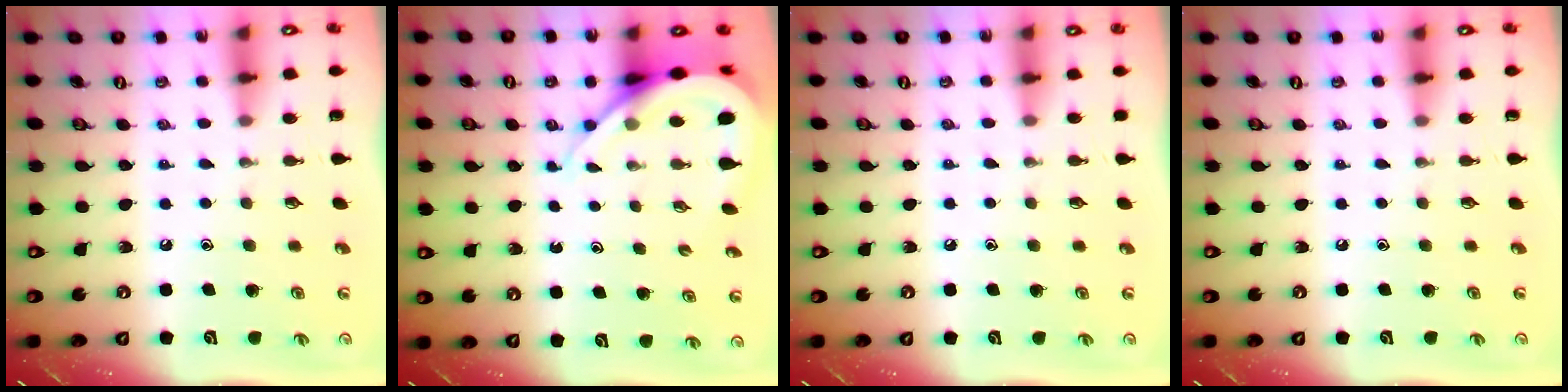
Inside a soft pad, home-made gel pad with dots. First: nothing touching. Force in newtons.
{"total": 9.7, "press": 9.6, "slide": 1.0}
{"total": 3.0, "press": 2.9, "slide": 0.5}
{"total": 0.0}